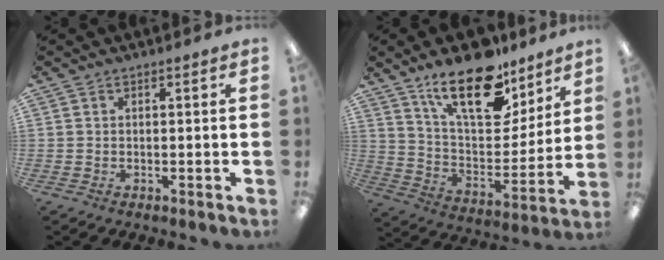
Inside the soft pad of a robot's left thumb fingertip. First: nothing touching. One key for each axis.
{"total": 21.7, "fx": 15.1, "fy": 9.3, "fz": 12.5, "tx": -0.207, "ty": -0.090, "tz": 0.262}